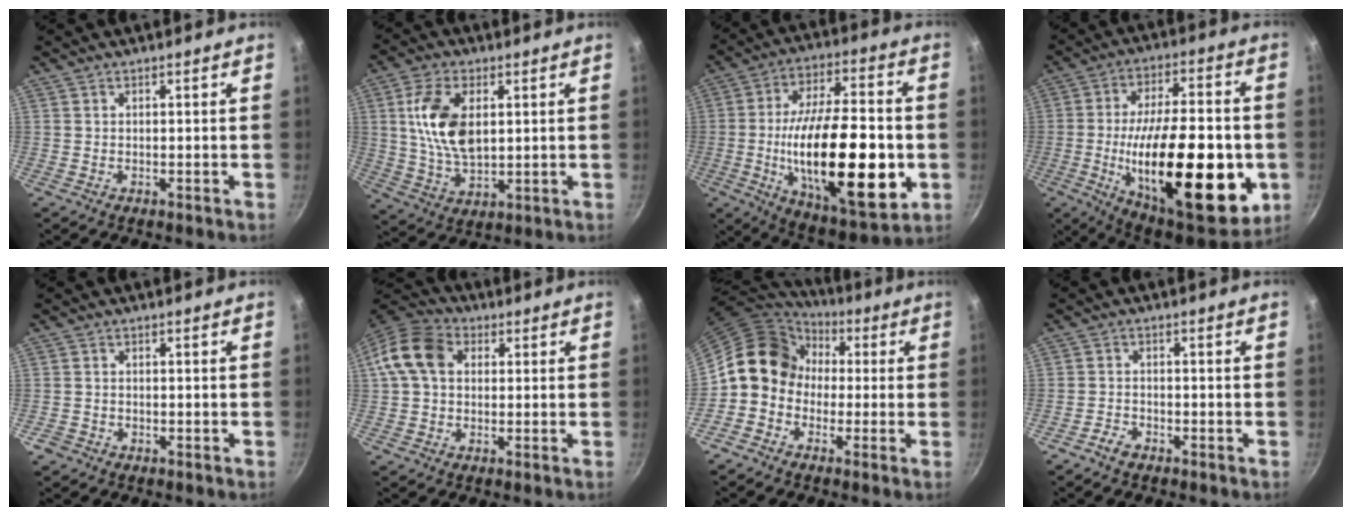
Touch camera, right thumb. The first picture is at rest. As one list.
[{"total": 12.5, "force": [2.8, 6.7, 10.2], "torque": [-0.191, -0.012, 0.058]}, {"total": 28.6, "force": [-4.6, 11.4, 25.8], "torque": [-0.416, 0.006, -0.065]}, {"total": 31.6, "force": [-6.2, 12.8, 28.2], "torque": [-0.413, 0.007, -0.085]}, {"total": 1.7, "force": [-1.0, 1.3, 0.5], "torque": [-0.013, 0.004, -0.018]}, {"total": 10.4, "force": [2.0, 7.8, 6.6], "torque": [-0.101, 0.024, 0.018]}, {"total": 11.6, "force": [0.2, 10.1, 5.7], "torque": [-0.061, 0.032, -0.021]}, {"total": 2.6, "force": [-2.0, 1.3, 1.0], "torque": [-0.021, 0.022, -0.039]}]